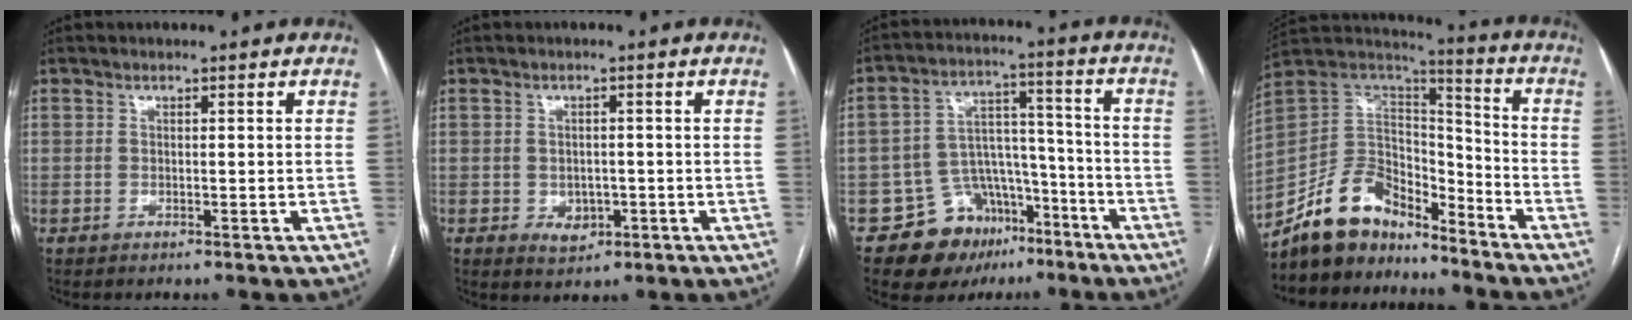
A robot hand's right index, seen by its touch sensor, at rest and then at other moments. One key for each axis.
{"total": 3.1, "fx": -1.0, "fy": 2.4, "fz": 1.7, "tx": -0.018, "ty": 0.002, "tz": -0.003}
{"total": 12.0, "fx": -7.6, "fy": 8.4, "fz": 4.0, "tx": -0.051, "ty": 0.058, "tz": -0.110}
{"total": 13.8, "fx": -11.4, "fy": 6.4, "fz": 4.4, "tx": -0.085, "ty": 0.052, "tz": -0.210}